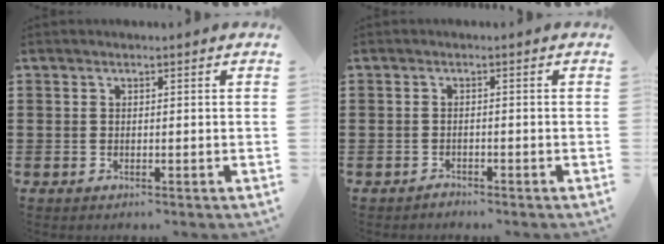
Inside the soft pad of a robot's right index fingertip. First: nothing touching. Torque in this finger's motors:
{"motor_torque": [0.47, 1.67, -0.28, -0.21]}